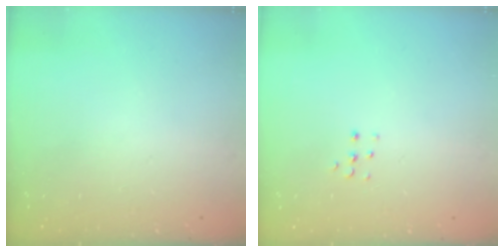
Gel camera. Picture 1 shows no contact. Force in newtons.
{"total": 3.8, "press": 3.8, "slide": 0.6}